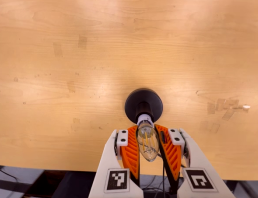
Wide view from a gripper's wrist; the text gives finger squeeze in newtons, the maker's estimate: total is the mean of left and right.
{"total": 20.2, "left": 19.0, "right": 21.5}